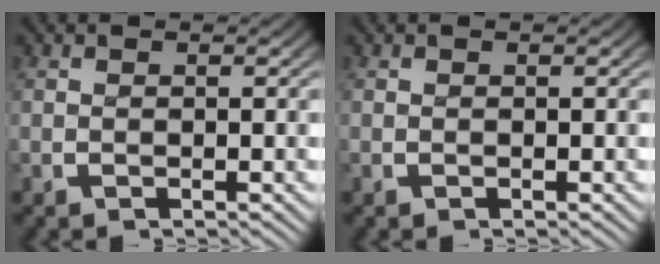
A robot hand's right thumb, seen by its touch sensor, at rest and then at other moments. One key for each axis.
{"total": 0.0}